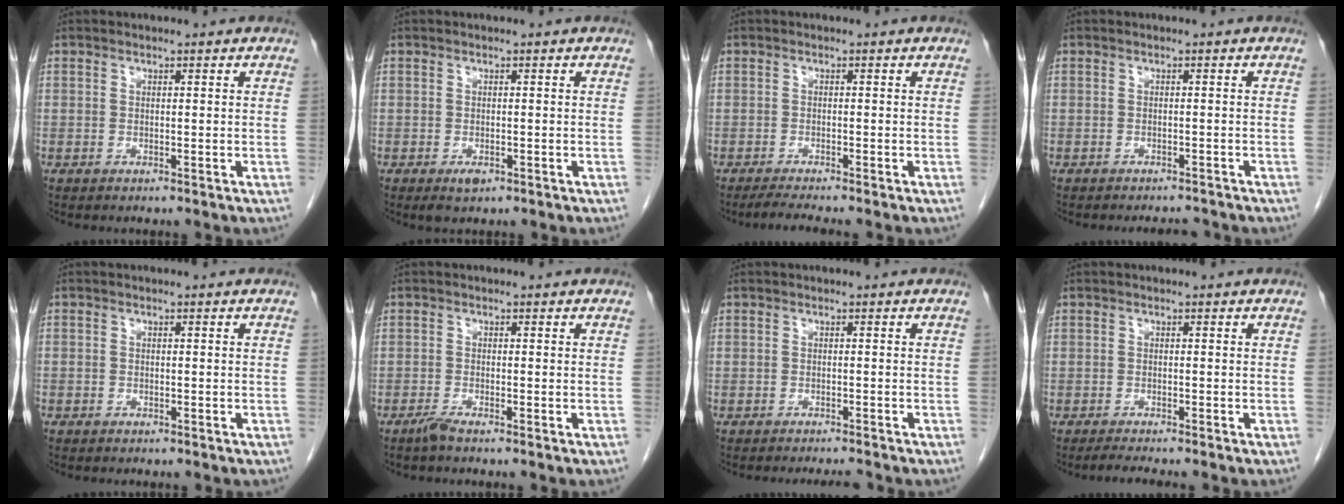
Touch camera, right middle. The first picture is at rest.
{"total": 1.7, "force": [-0.9, 0.8, 1.2], "torque": [-0.020, -0.001, -0.009]}
{"total": 2.9, "force": [-2.5, -0.5, 1.3], "torque": [-0.030, -0.011, -0.048]}
{"total": 3.1, "force": [-3.0, 0.6, 0.6], "torque": [-0.008, -0.006, -0.039]}
{"total": 0.9, "force": [-0.7, 0.5, 0.1], "torque": [-0.008, 0.003, -0.013]}
{"total": 1.5, "force": [-1.3, -0.1, 0.8], "torque": [-0.023, -0.004, -0.028]}
{"total": 3.8, "force": [-3.7, -0.1, 1.2], "torque": [-0.015, -0.008, -0.050]}
{"total": 3.0, "force": [-2.7, -0.2, 1.4], "torque": [-0.025, -0.009, -0.043]}